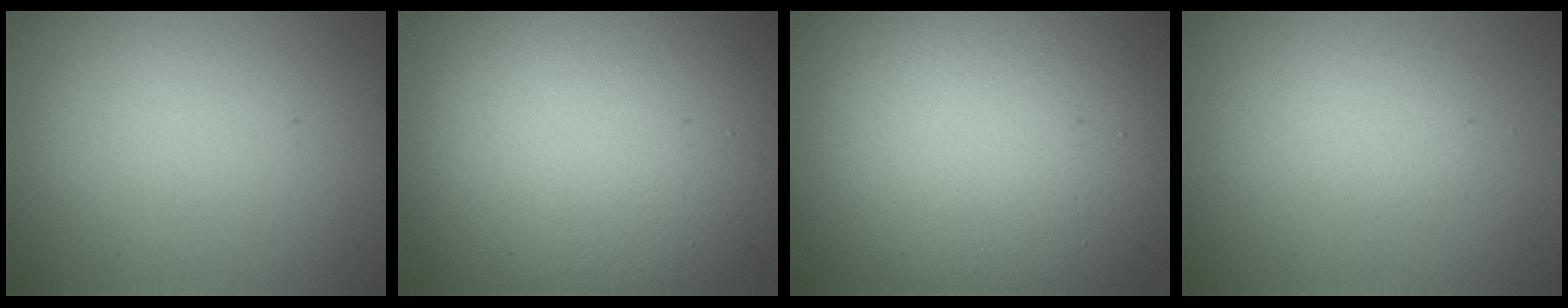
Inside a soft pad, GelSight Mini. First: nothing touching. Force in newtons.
{"total": 17.0, "press": 17.0, "slide": 1.0}
{"total": 18.5, "press": 18.4, "slide": 1.2}
{"total": 1.3, "press": 1.3, "slide": 0.1}